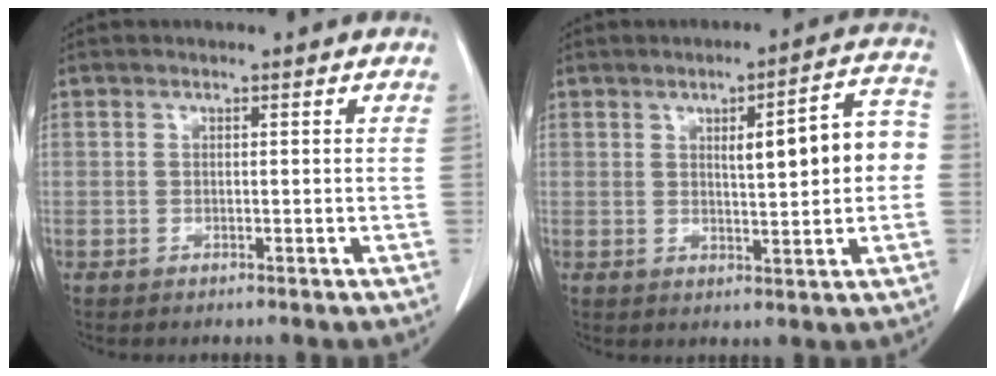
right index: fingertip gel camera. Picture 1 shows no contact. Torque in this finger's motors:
{"motor_torque": [0.78, 0.17, 0.24, 0.08]}